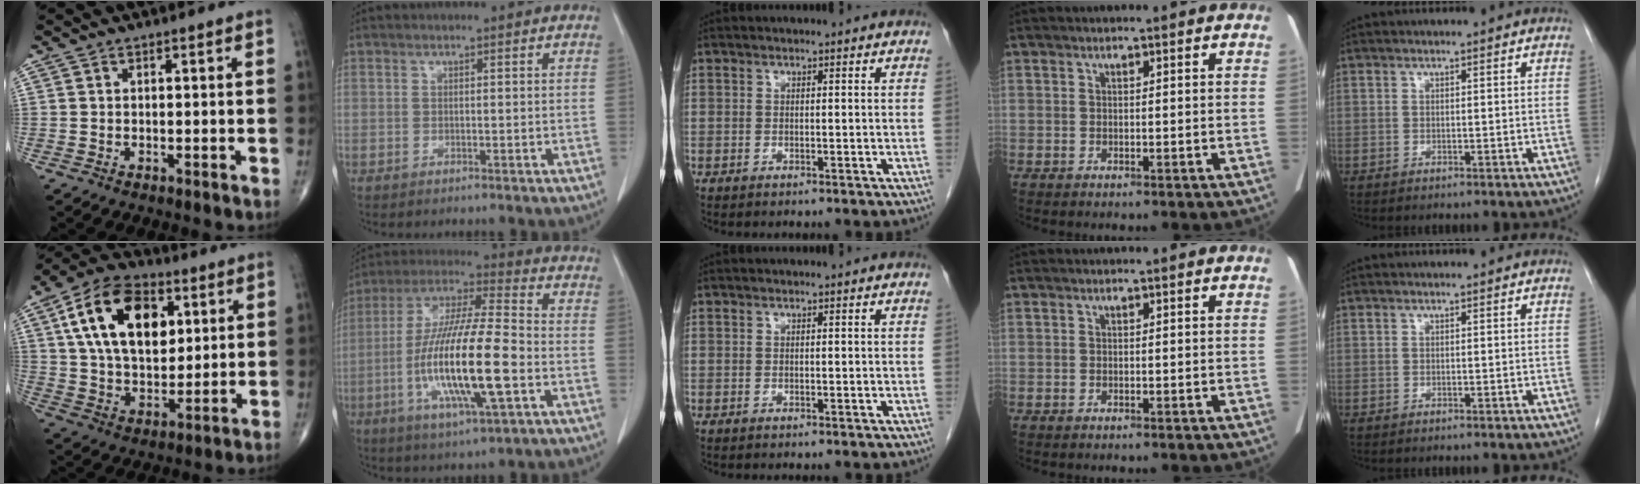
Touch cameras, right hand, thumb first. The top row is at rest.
{"thumb": {"total": 19.9, "force": [6.4, 12.1, 14.4], "torque": [-0.224, -0.011, 0.110]}, "index": {"total": 19.2, "force": [-4.5, 2.4, 18.5], "torque": [-0.367, -0.013, -0.080]}}